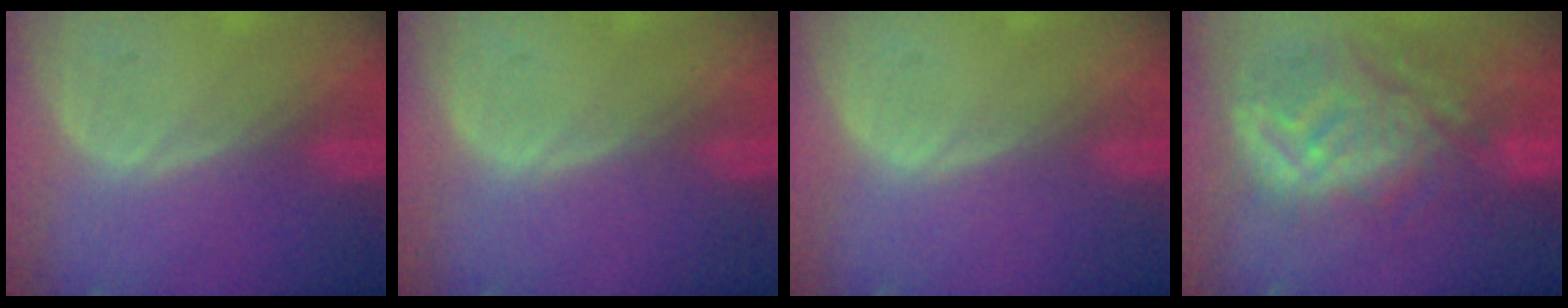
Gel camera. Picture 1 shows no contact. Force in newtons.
{"total": 0.0}
{"total": 0.0}
{"total": 12.4, "press": 11.0, "slide": 5.6}